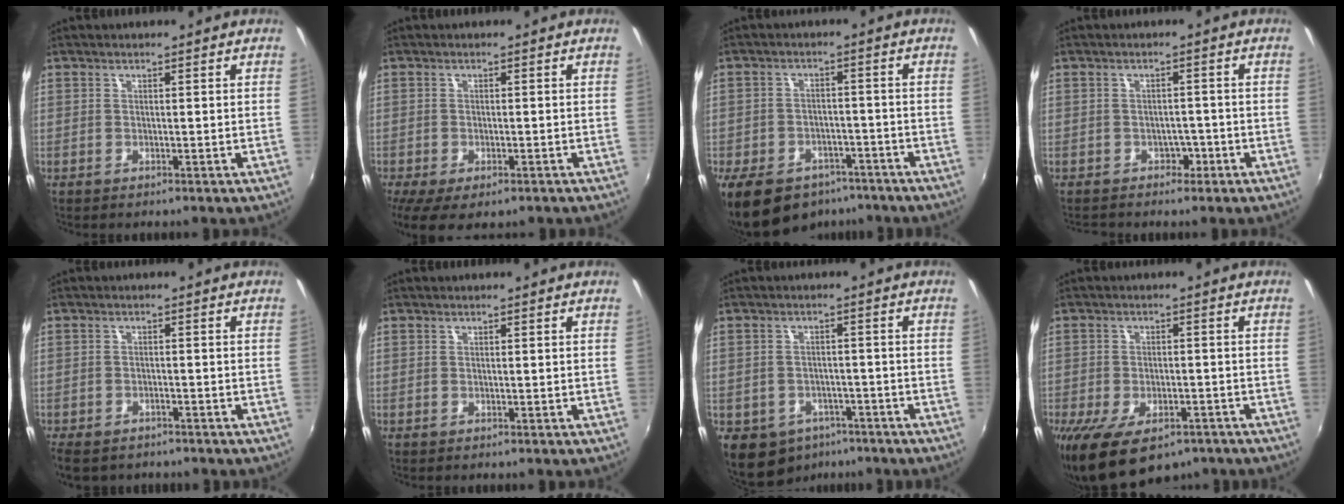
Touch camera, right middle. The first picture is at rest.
{"total": 7.3, "force": [-4.3, 3.2, 5.0], "torque": [-0.106, -0.036, -0.064]}
{"total": 15.1, "force": [-10.3, 8.9, 6.7], "torque": [-0.157, -0.006, -0.145]}
{"total": 3.2, "force": [-2.1, 2.4, 0.5], "torque": [-0.007, 0.010, -0.027]}
{"total": 7.2, "force": [-5.6, 3.2, 3.2], "torque": [-0.084, -0.026, -0.091]}
{"total": 0.0}
{"total": 9.3, "force": [-5.7, 6.8, 2.9], "torque": [-0.077, 0.003, -0.069]}
{"total": 13.5, "force": [-8.3, 6.7, 8.3], "torque": [-0.171, -0.036, -0.123]}